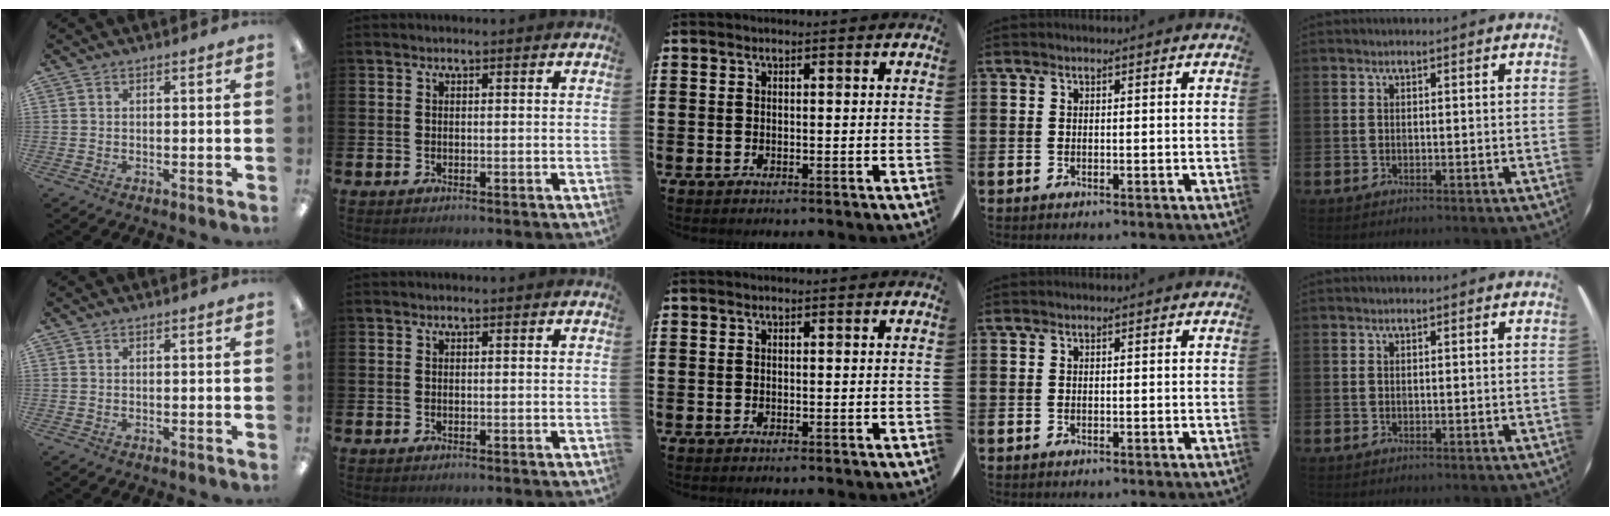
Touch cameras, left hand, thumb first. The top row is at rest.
{}